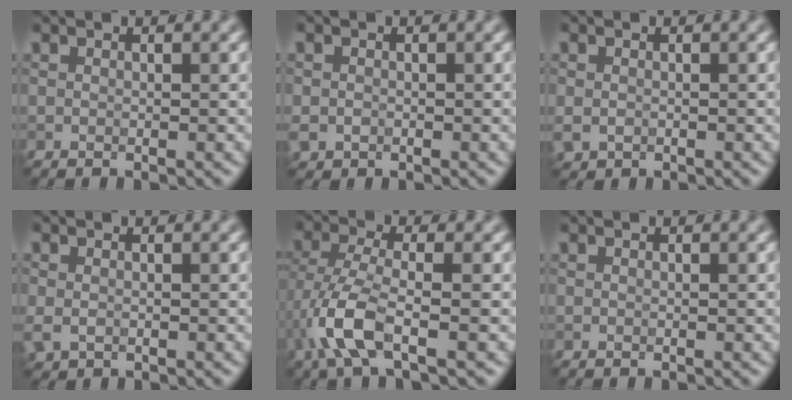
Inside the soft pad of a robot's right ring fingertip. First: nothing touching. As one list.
[{"total": 1.7, "force": [-1.1, -0.6, -1.1], "torque": [-0.011, -0.015, 0.021]}, {"total": 1.3, "force": [-0.7, -0.6, -0.9], "torque": [-0.013, -0.018, 0.026]}, {"total": 1.1, "force": [-0.7, -0.5, -0.6], "torque": [-0.017, -0.017, 0.027]}, {"total": 4.8, "force": [-4.0, 0.1, 2.7], "torque": [-0.105, -0.016, -0.042]}, {"total": 0.0}]